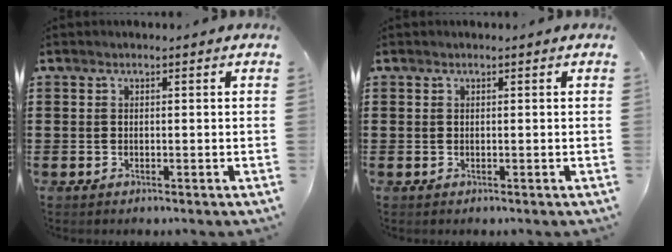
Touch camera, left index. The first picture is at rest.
{"total": 0.0}